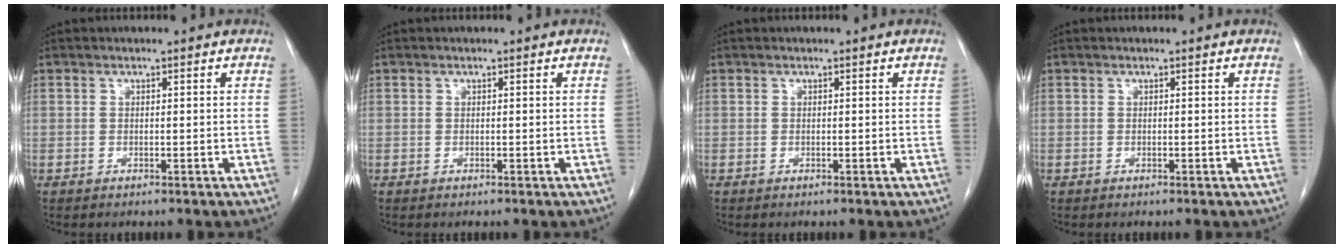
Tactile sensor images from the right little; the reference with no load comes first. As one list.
[{"total": 0.0}, {"total": 0.0}, {"total": 0.0}]